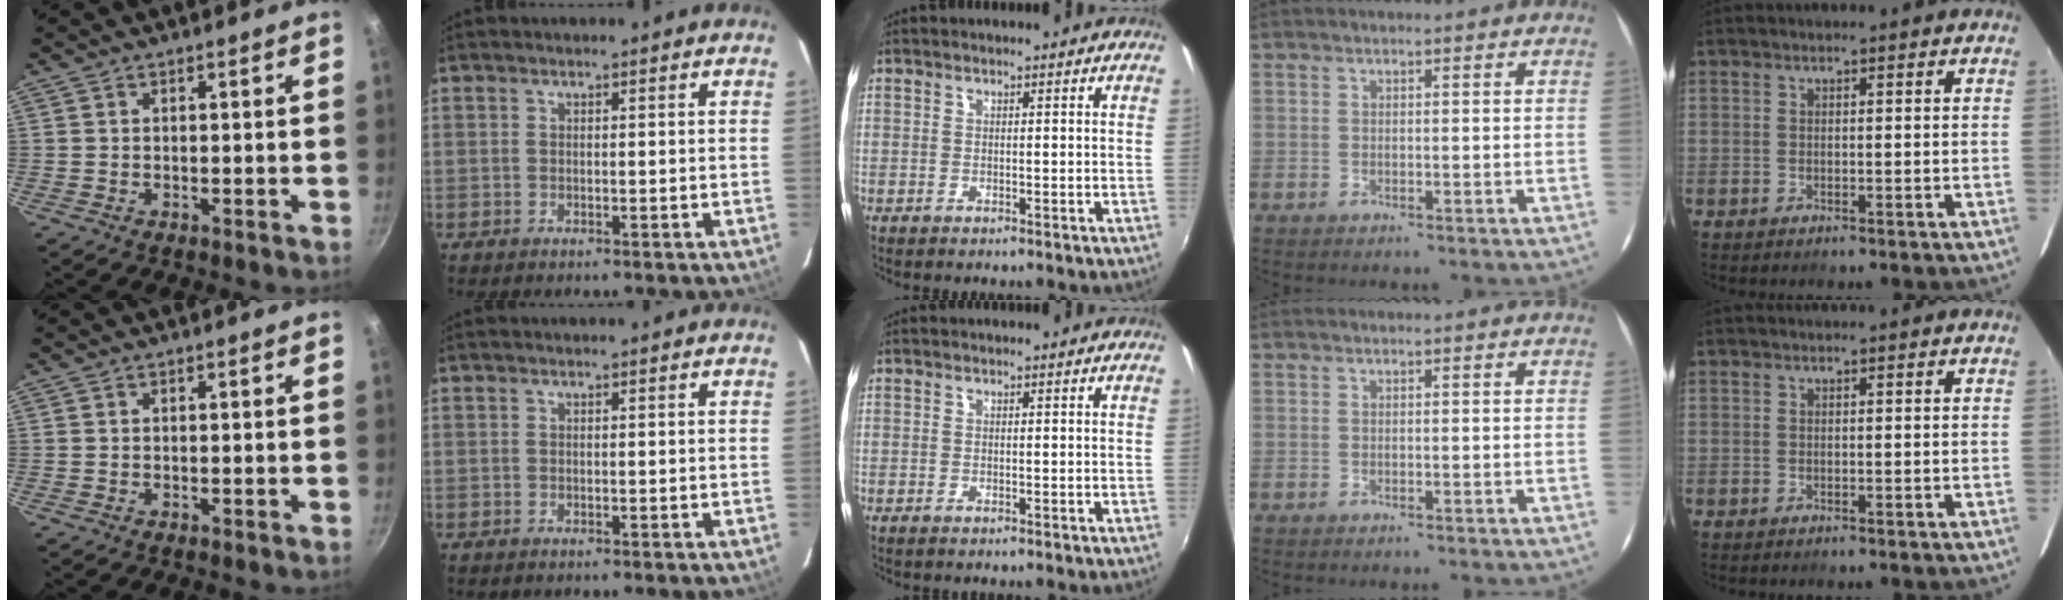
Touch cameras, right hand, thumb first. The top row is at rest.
{}